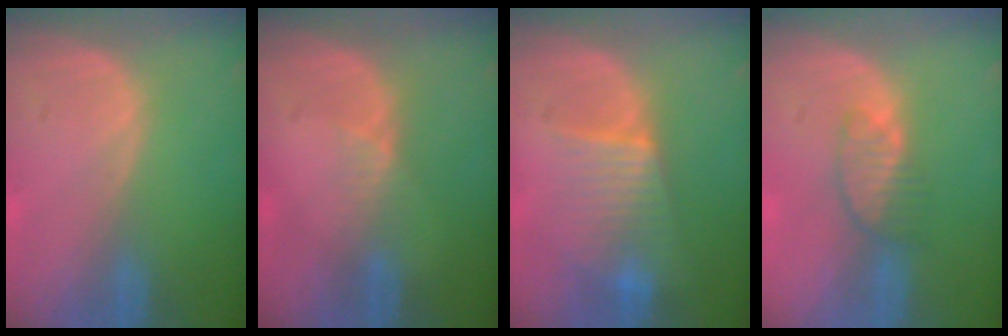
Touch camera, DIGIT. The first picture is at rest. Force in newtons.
{"total": 2.0, "press": 1.6, "slide": 1.3}
{"total": 6.4, "press": 6.3, "slide": 0.7}
{"total": 3.6, "press": 3.5, "slide": 1.1}